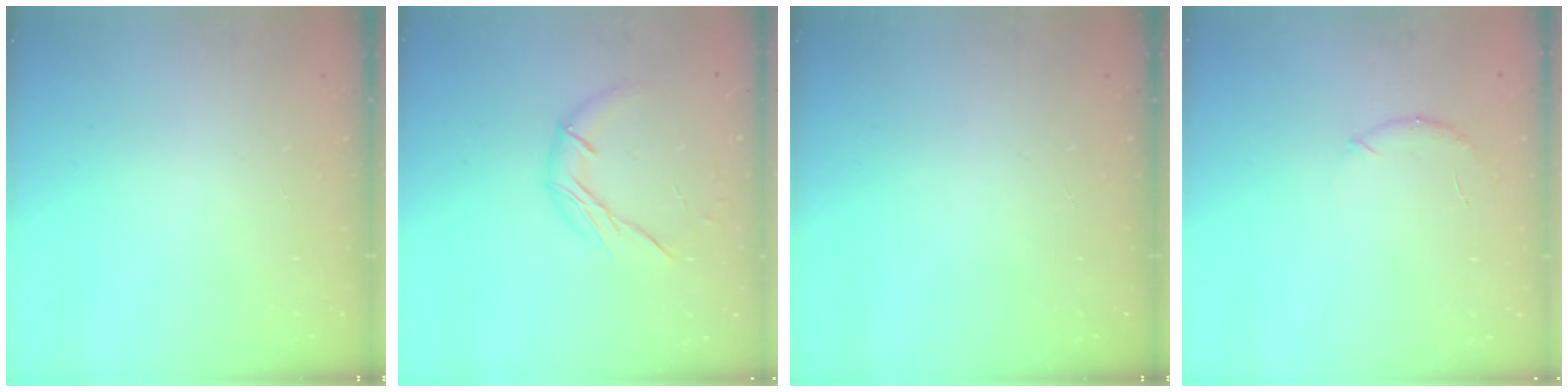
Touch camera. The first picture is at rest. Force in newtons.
{"total": 8.7, "press": 8.7, "slide": 0.3}
{"total": 0.0}
{"total": 5.7, "press": 5.6, "slide": 1.3}